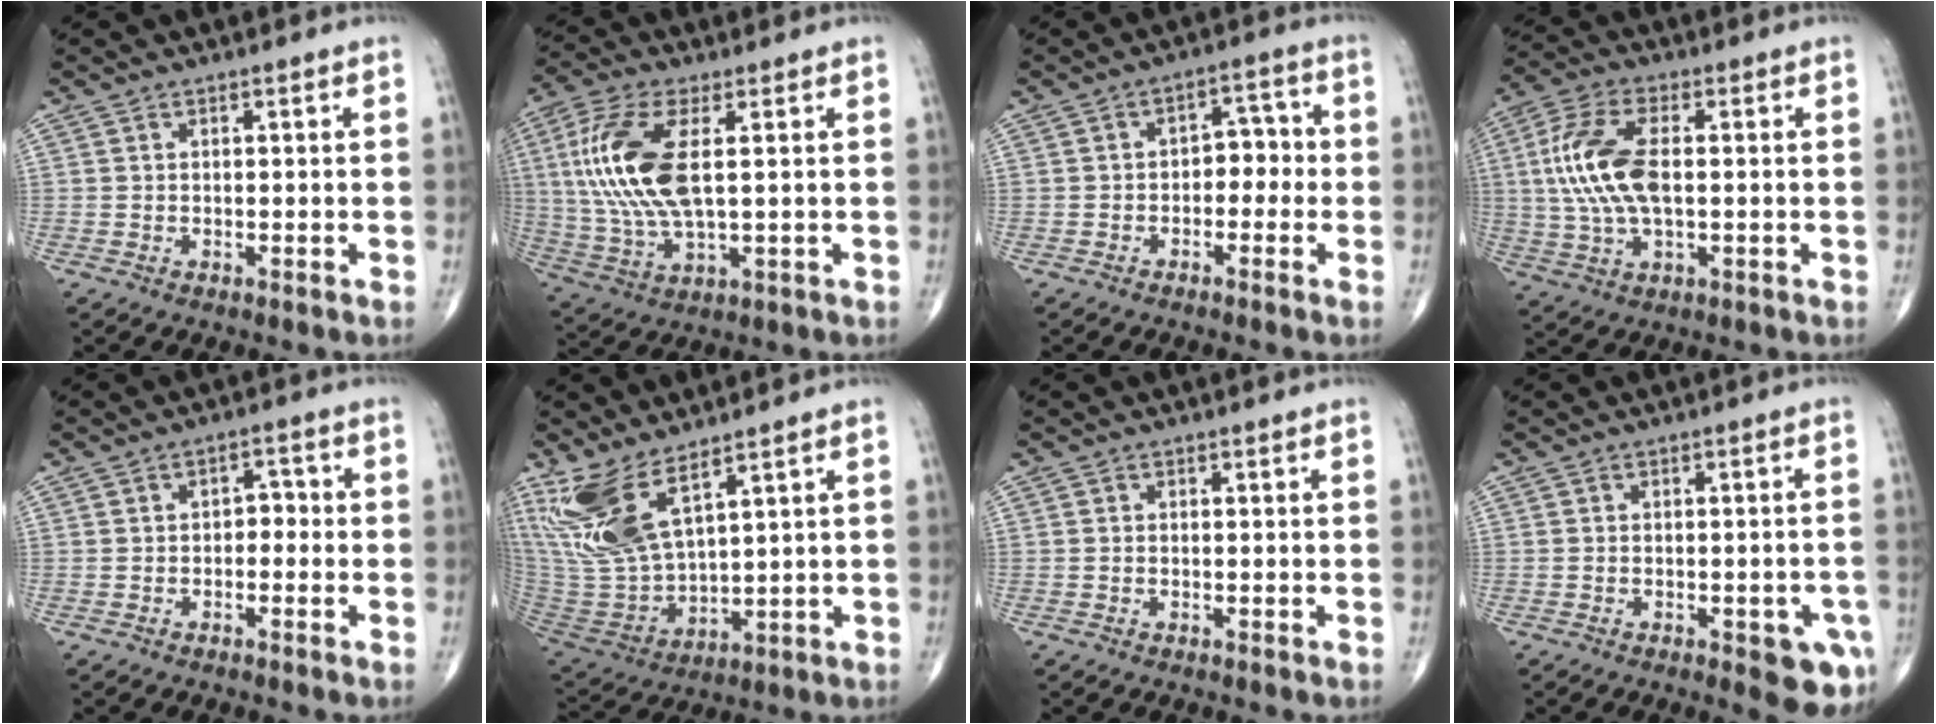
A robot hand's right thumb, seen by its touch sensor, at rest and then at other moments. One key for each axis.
{"total": 15.9, "fx": 2.6, "fy": 6.5, "fz": 14.2, "tx": -0.324, "ty": -0.004, "tz": 0.055}
{"total": 5.3, "fx": -1.0, "fy": 3.5, "fz": 3.8, "tx": -0.026, "ty": 0.027, "tz": -0.025}
{"total": 13.4, "fx": 0.9, "fy": 6.5, "fz": 11.7, "tx": -0.255, "ty": 0.010, "tz": 0.017}
{"total": 3.0, "fx": -0.6, "fy": 2.0, "fz": 2.1, "tx": -0.012, "ty": 0.015, "tz": -0.018}
{"total": 14.8, "fx": 9.0, "fy": 5.4, "fz": 10.4, "tx": -0.219, "ty": -0.050, "tz": 0.202}
{"total": 0.0}
{"total": 7.6, "fx": -3.4, "fy": 2.7, "fz": 6.3, "tx": -0.059, "ty": 0.009, "tz": -0.037}